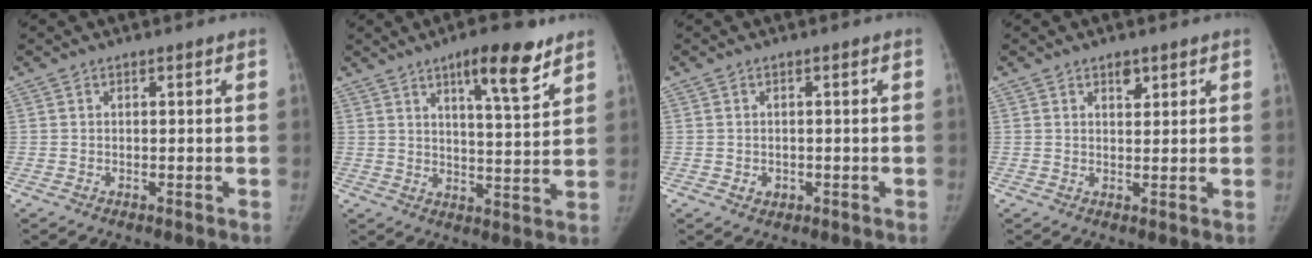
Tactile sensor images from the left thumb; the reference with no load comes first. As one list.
[{"total": 10.9, "force": [6.8, 2.5, 8.1], "torque": [-0.104, -0.040, 0.102]}, {"total": 1.5, "force": [-0.3, 1.3, 0.6], "torque": [-0.004, 0.001, 0.003]}, {"total": 2.4, "force": [1.6, 1.3, 1.3], "torque": [-0.006, -0.009, 0.026]}]